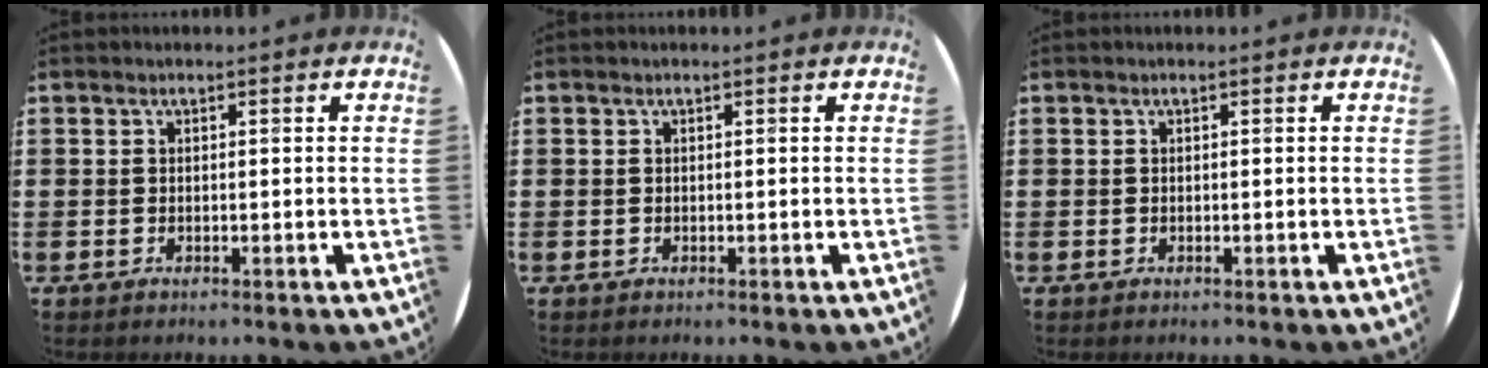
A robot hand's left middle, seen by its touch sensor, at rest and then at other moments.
{"total": 0.0}
{"total": 0.0}